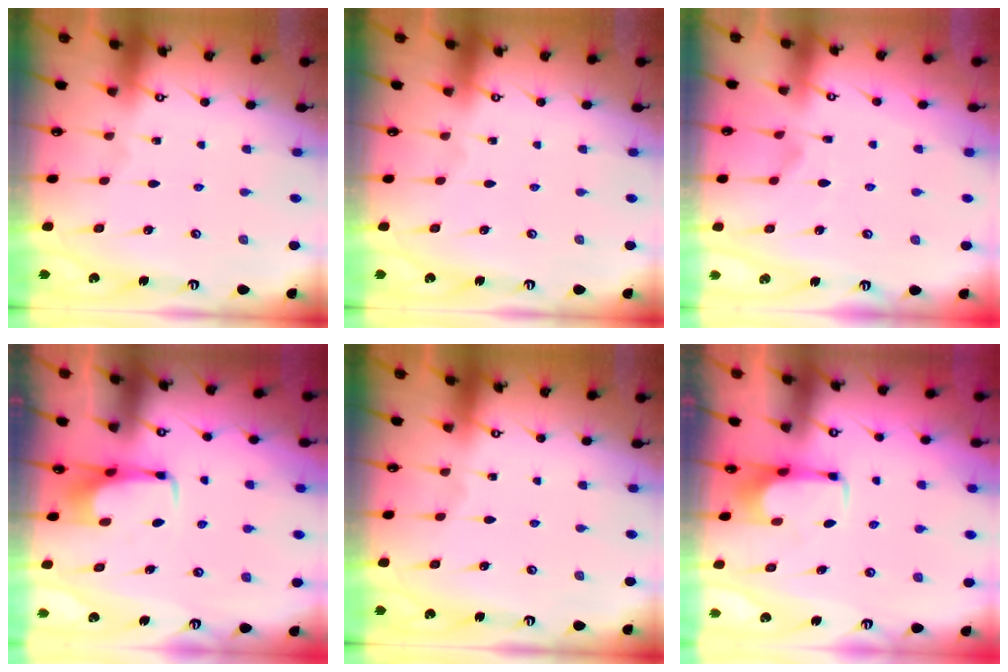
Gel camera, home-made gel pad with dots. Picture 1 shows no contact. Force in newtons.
{"total": 0.0}
{"total": 1.2, "press": 0.0, "slide": 1.2}
{"total": 3.0, "press": 3.0, "slide": 0.4}
{"total": 0.0}
{"total": 2.0, "press": 2.0, "slide": 0.2}